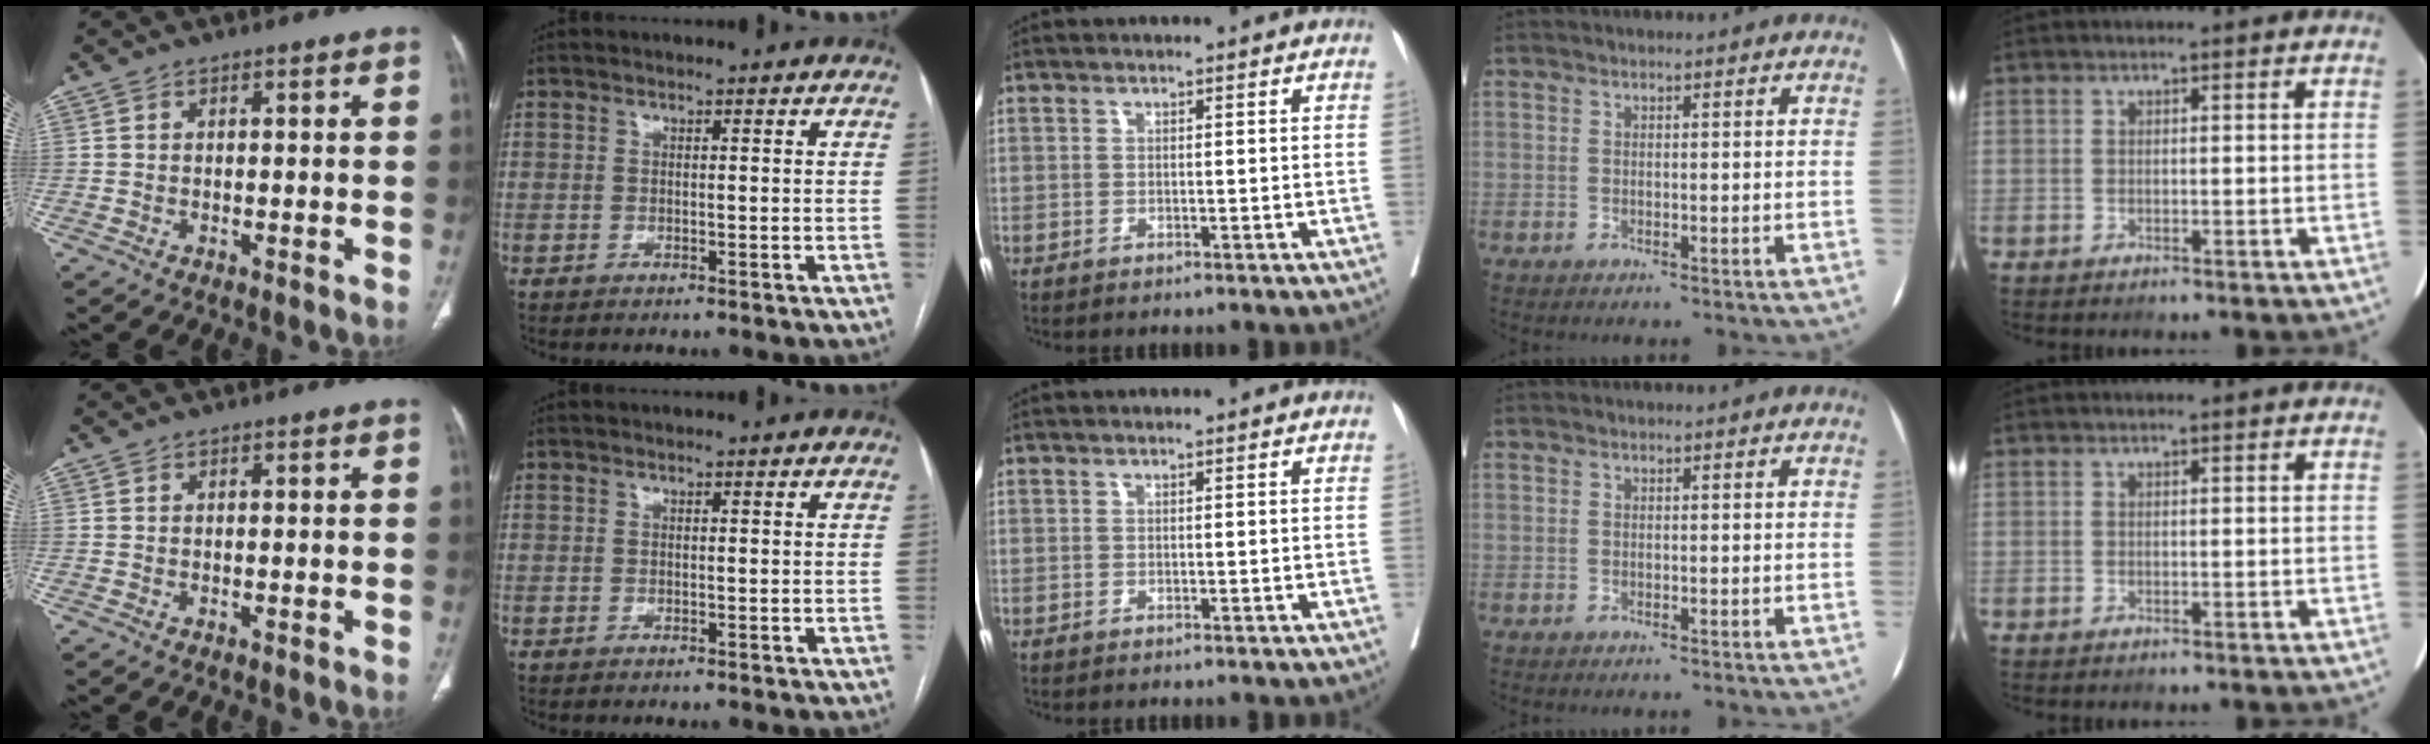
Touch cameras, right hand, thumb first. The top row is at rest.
{}